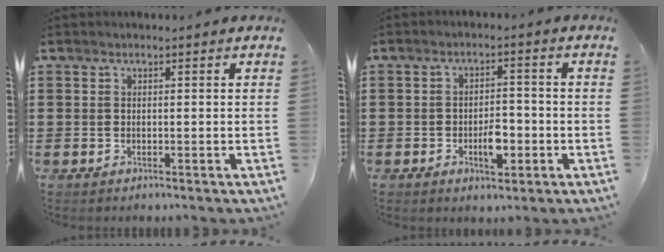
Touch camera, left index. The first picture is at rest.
{"total": 4.7, "force": [-1.6, 2.2, 3.9], "torque": [-0.059, 0.004, -0.029]}